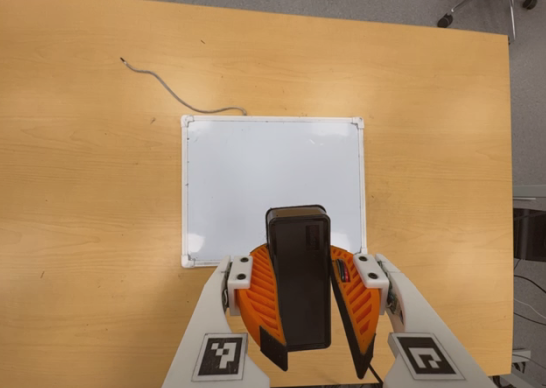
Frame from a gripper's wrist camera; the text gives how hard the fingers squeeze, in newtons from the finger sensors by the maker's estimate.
{"total": 10.5, "left": 10.7, "right": 10.2}